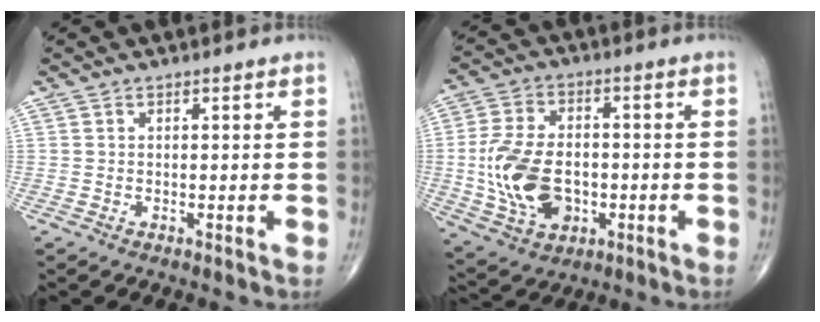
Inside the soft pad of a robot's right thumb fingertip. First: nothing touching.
{"total": 14.5, "force": [-2.0, 9.6, 10.6], "torque": [-0.193, 0.009, -0.026]}